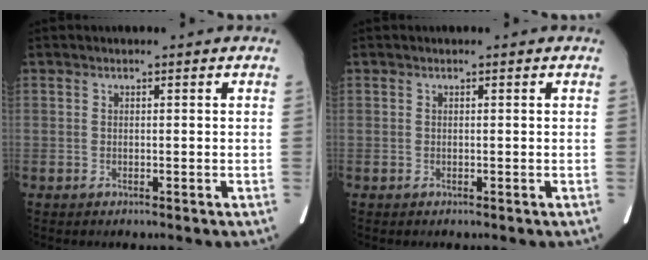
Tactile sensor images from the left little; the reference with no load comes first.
{"total": 0.0}